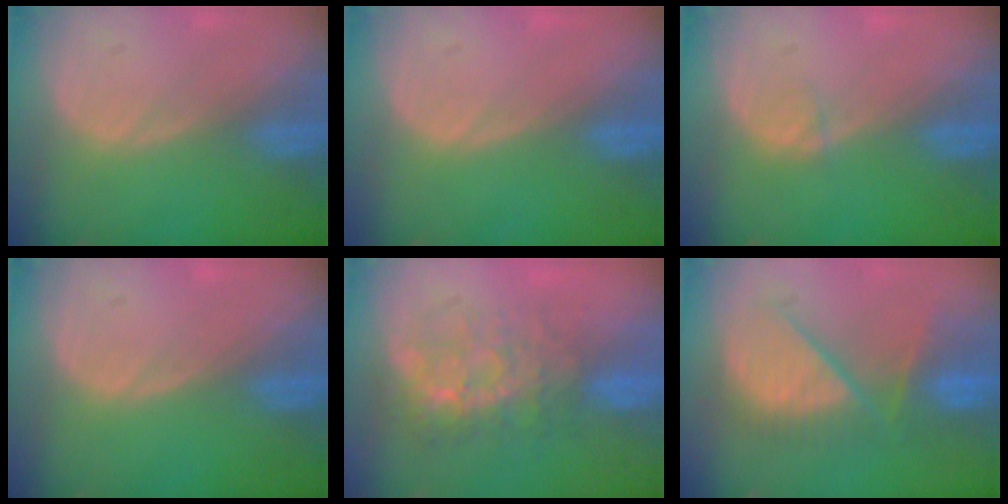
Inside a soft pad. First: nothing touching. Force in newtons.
{"total": 0.0}
{"total": 0.8, "press": 0.8, "slide": 0.1}
{"total": 0.0}
{"total": 8.1, "press": 7.3, "slide": 3.7}
{"total": 9.1, "press": 8.9, "slide": 2.0}